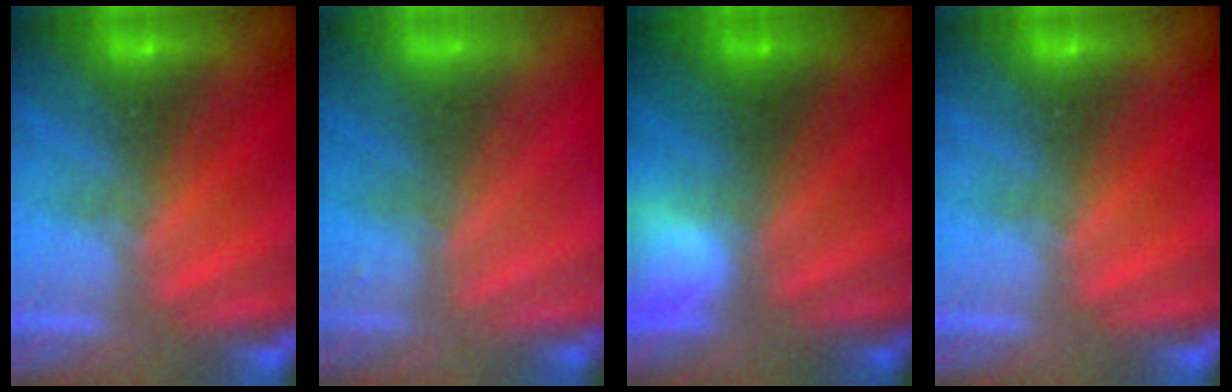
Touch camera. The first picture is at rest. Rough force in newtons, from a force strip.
{"total": 7.8}
{"total": 2.6}
{"total": 0.0}